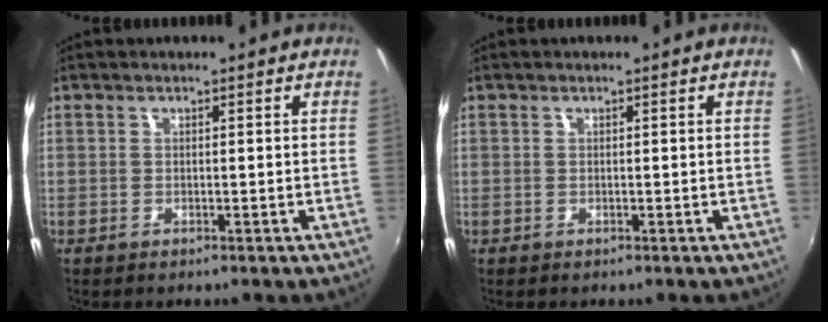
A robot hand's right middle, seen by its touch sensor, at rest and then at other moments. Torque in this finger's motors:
{"motor_torque": [0.02, -0.04, 0.03, 0.00]}